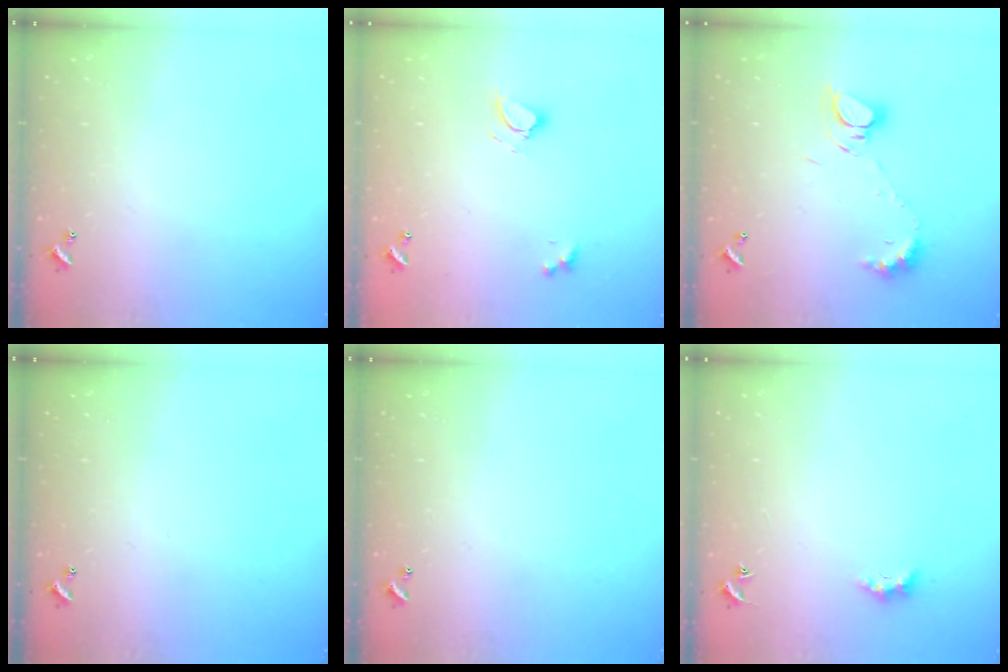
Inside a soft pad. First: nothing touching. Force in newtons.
{"total": 4.6, "press": 4.6, "slide": 0.6}
{"total": 8.3, "press": 8.2, "slide": 1.0}
{"total": 0.0}
{"total": 0.0}
{"total": 2.4, "press": 2.4, "slide": 0.6}